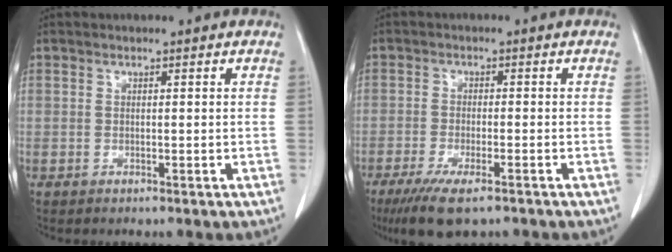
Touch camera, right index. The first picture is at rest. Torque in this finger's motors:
{"motor_torque": [0.80, -0.74, 0.37, 0.12]}